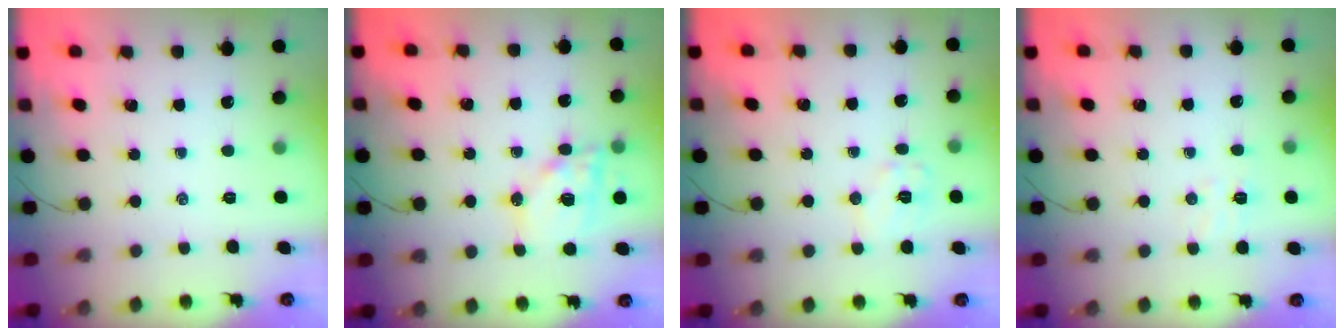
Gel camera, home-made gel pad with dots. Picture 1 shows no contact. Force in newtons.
{"total": 14.5, "press": 14.2, "slide": 2.9}
{"total": 7.1, "press": 7.1, "slide": 0.8}
{"total": 4.7, "press": 4.5, "slide": 1.1}